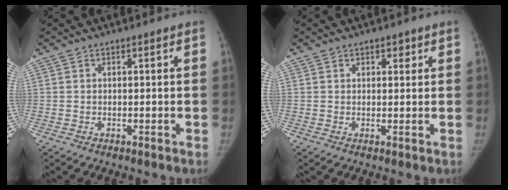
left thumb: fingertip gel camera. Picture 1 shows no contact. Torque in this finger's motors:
{"motor_torque": [-0.50, -0.24, -0.46, 0.30, -0.02]}